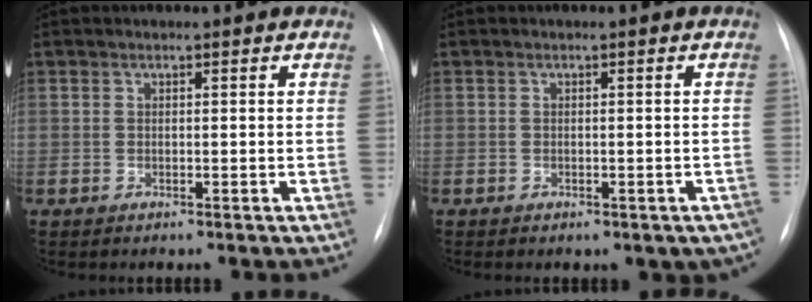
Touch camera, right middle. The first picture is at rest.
{"total": 5.2, "force": [-3.7, 2.7, 2.6], "torque": [-0.017, 0.013, -0.039]}